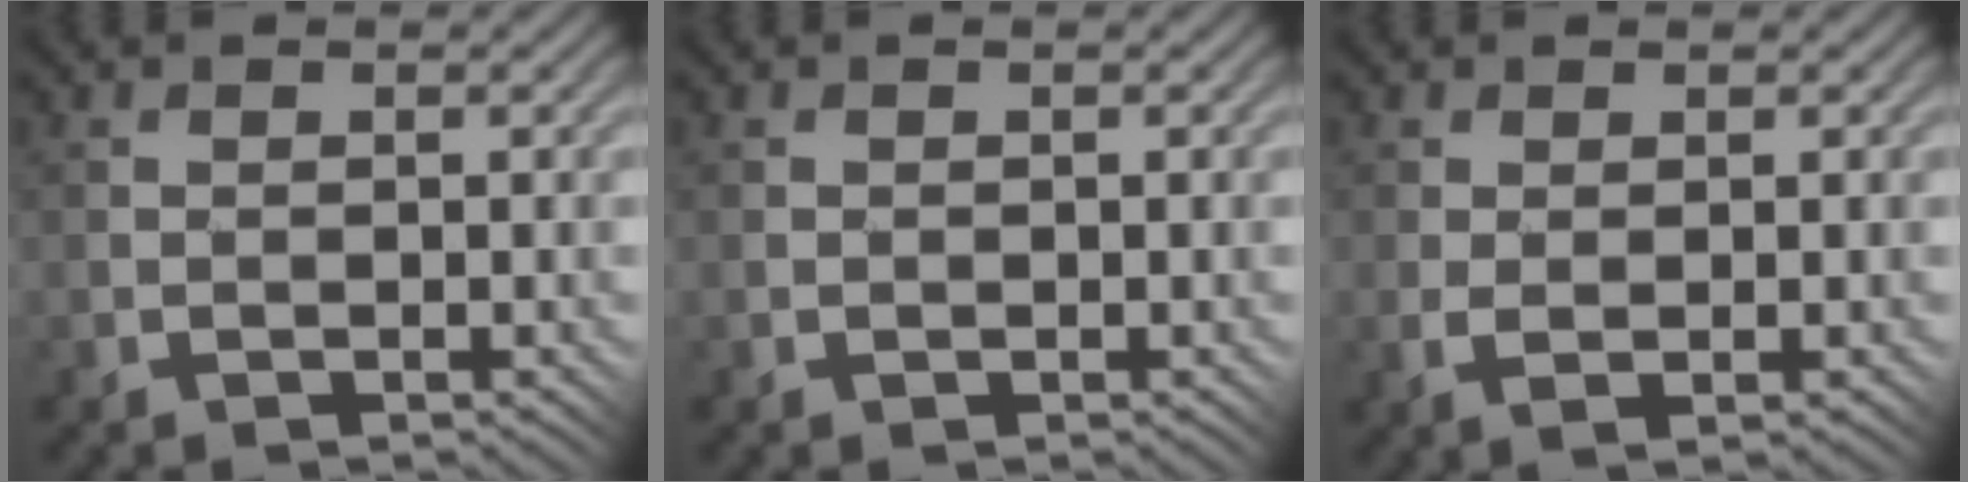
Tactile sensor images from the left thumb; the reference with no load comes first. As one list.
[{"total": 0.0}, {"total": 2.0, "force": [-0.2, 0.8, 1.9], "torque": [-0.041, -0.003, 0.000]}]